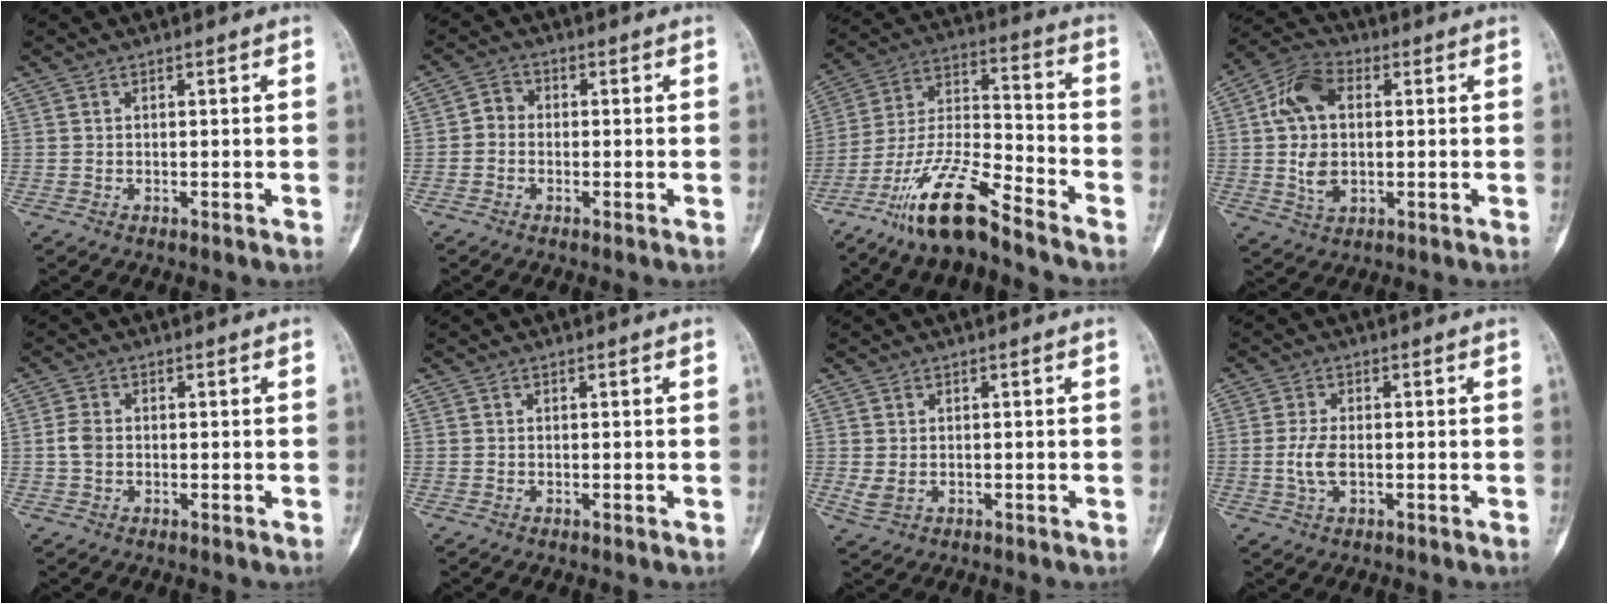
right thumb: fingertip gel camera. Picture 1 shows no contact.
{"total": 2.9, "force": [-0.6, 2.4, 1.3], "torque": [-0.010, 0.008, -0.024]}
{"total": 15.2, "force": [-11.4, 2.8, 9.6], "torque": [-0.191, 0.072, -0.213]}
{"total": 11.6, "force": [1.1, 7.3, 9.0], "torque": [-0.170, 0.013, 0.018]}
{"total": 2.7, "force": [-0.2, 2.0, 1.9], "torque": [-0.040, 0.006, -0.010]}
{"total": 0.0}
{"total": 2.2, "force": [-0.1, 1.6, 1.6], "torque": [-0.038, -0.002, 0.006]}
{"total": 4.0, "force": [-0.5, 1.9, 3.4], "torque": [-0.076, 0.001, -0.012]}